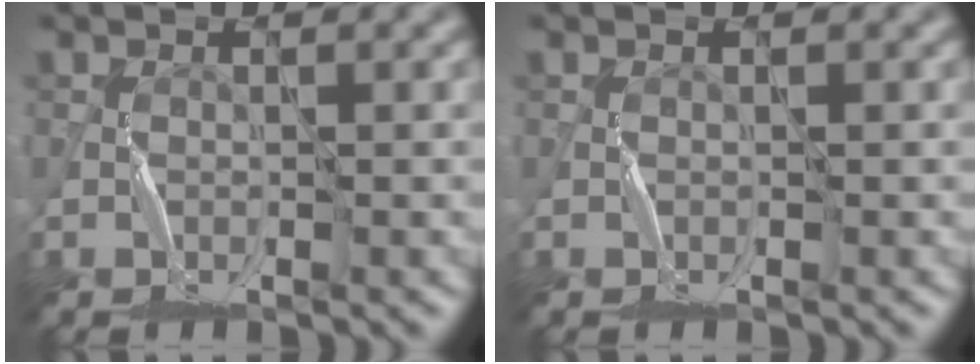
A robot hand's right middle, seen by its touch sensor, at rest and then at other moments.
{"total": 0.0}